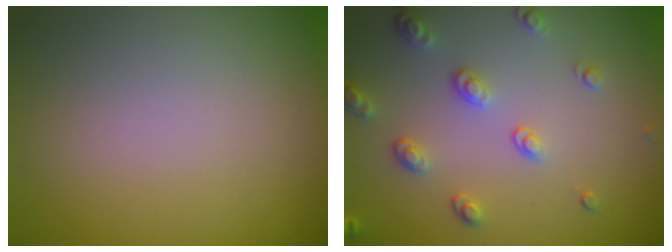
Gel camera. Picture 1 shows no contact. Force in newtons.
{"total": 2.6, "press": 2.4, "slide": 0.9}